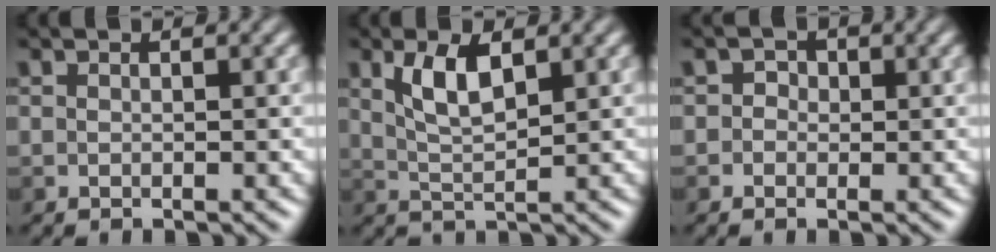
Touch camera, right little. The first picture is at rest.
{"total": 3.5, "force": [1.5, 1.4, 2.9], "torque": [-0.063, 0.001, 0.031]}
{"total": 1.3, "force": [0.1, 1.2, 0.4], "torque": [0.008, 0.004, -0.012]}